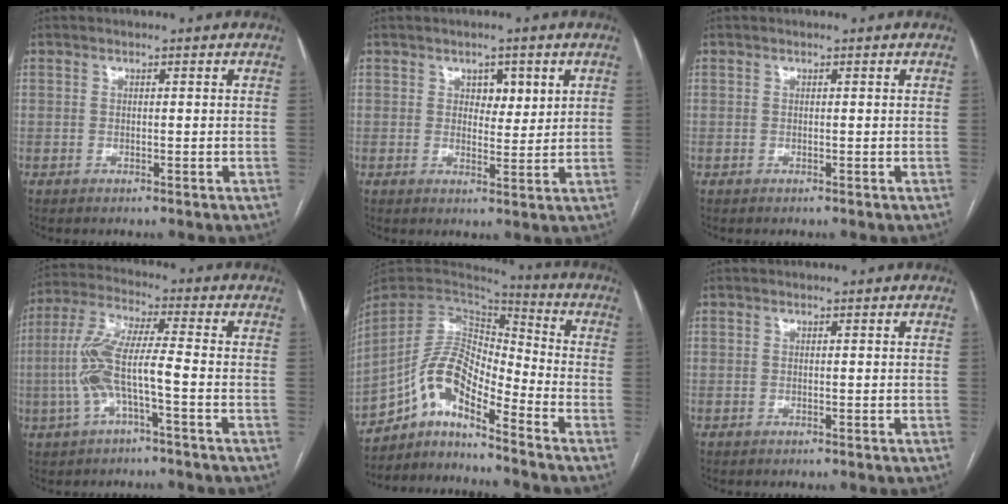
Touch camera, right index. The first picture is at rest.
{"total": 3.8, "force": [1.7, 2.1, 2.7], "torque": [-0.034, 0.001, 0.025]}
{"total": 0.0}
{"total": 9.5, "force": [-2.2, 1.3, 9.1], "torque": [-0.204, 0.019, -0.046]}
{"total": 11.7, "force": [-8.1, 3.1, 7.9], "torque": [-0.152, 0.032, -0.149]}
{"total": 0.0}